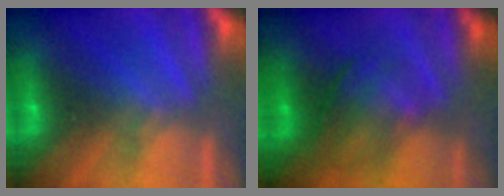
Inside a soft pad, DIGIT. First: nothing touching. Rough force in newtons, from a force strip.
{"total": 1.9}